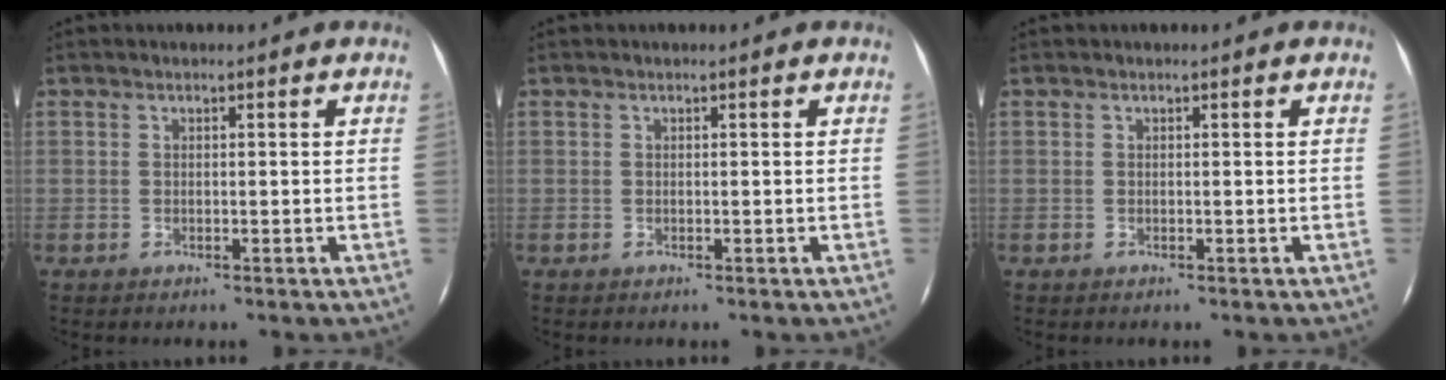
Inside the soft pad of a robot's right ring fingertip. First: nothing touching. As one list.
[{"total": 0.0}, {"total": 0.0}]